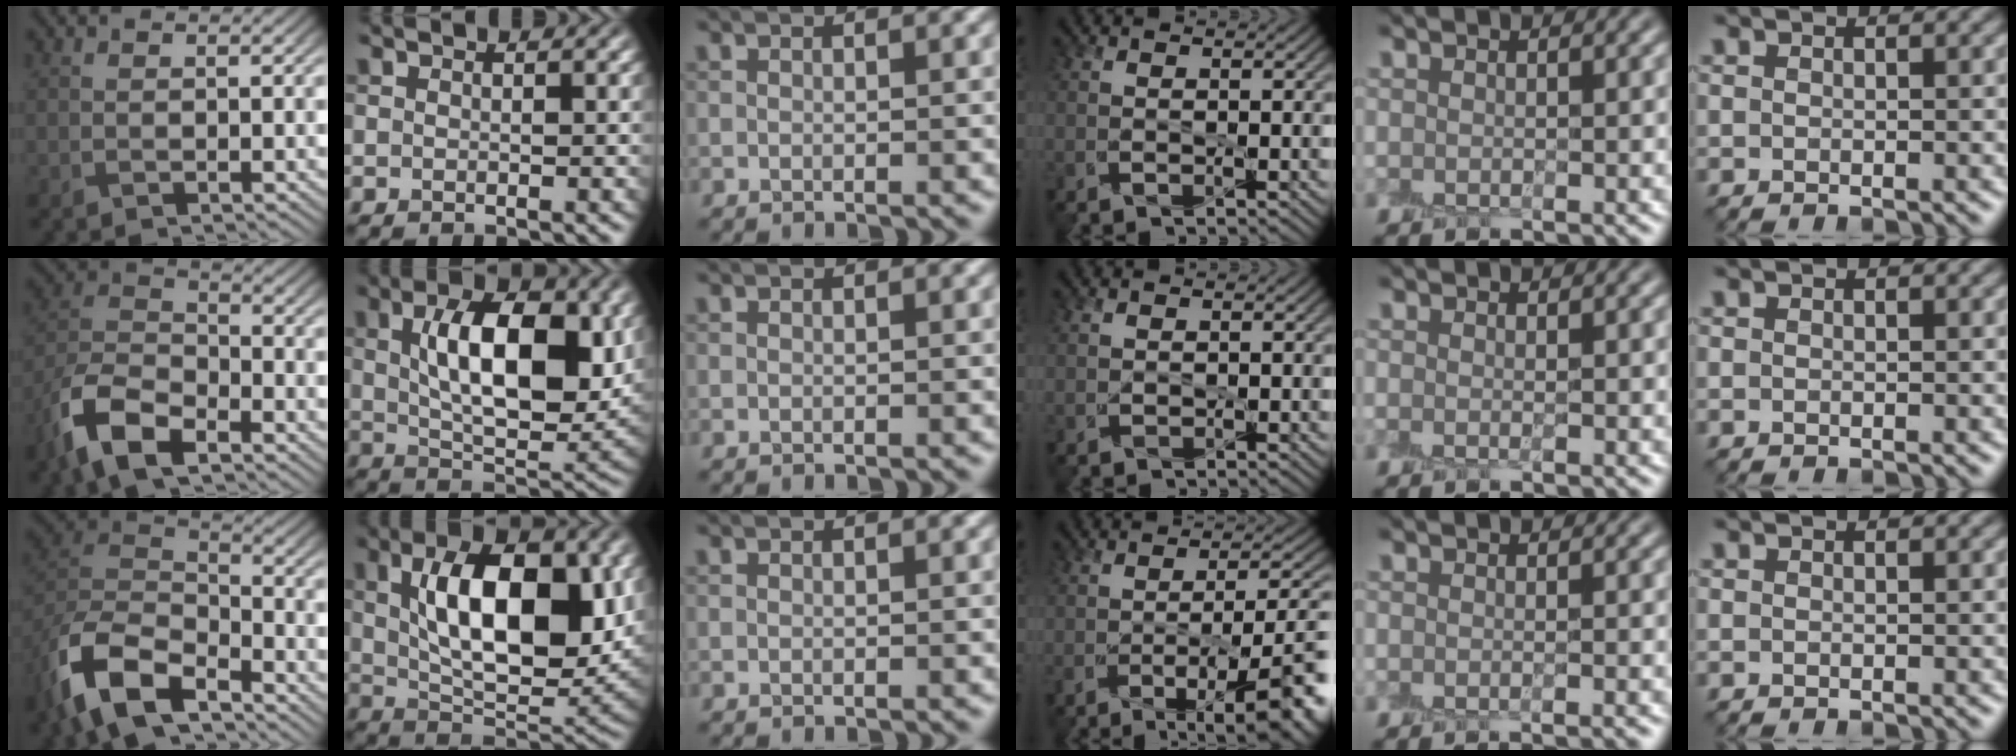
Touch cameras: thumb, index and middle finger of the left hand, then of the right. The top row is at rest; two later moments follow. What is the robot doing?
{"motion": "peel", "object": "shipping label"}